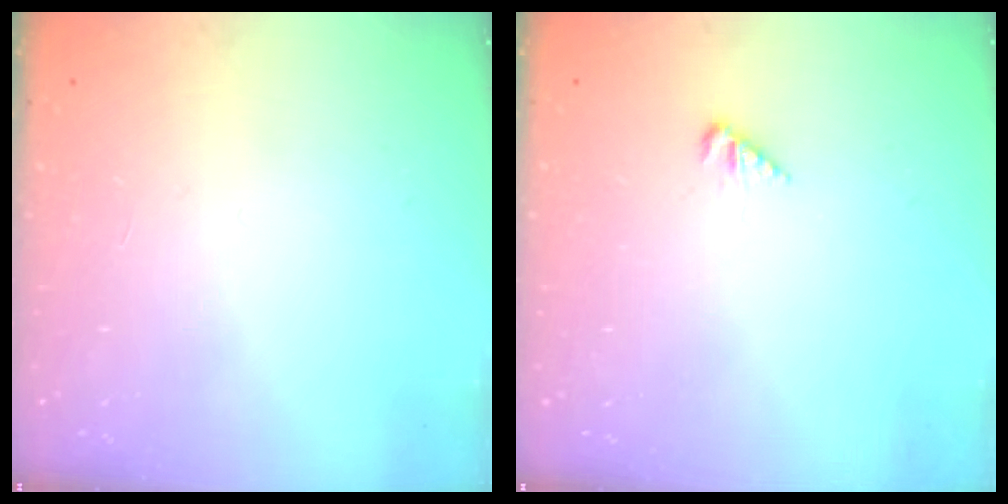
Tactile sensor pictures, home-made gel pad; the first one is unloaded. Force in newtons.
{"total": 1.6, "press": 1.6, "slide": 0.3}